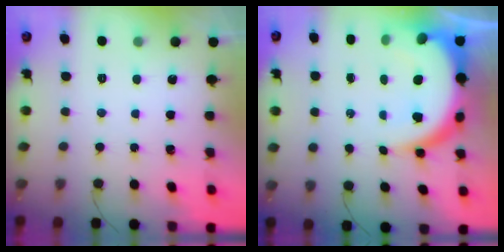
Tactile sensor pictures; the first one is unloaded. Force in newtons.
{"total": 14.9, "press": 14.8, "slide": 1.6}